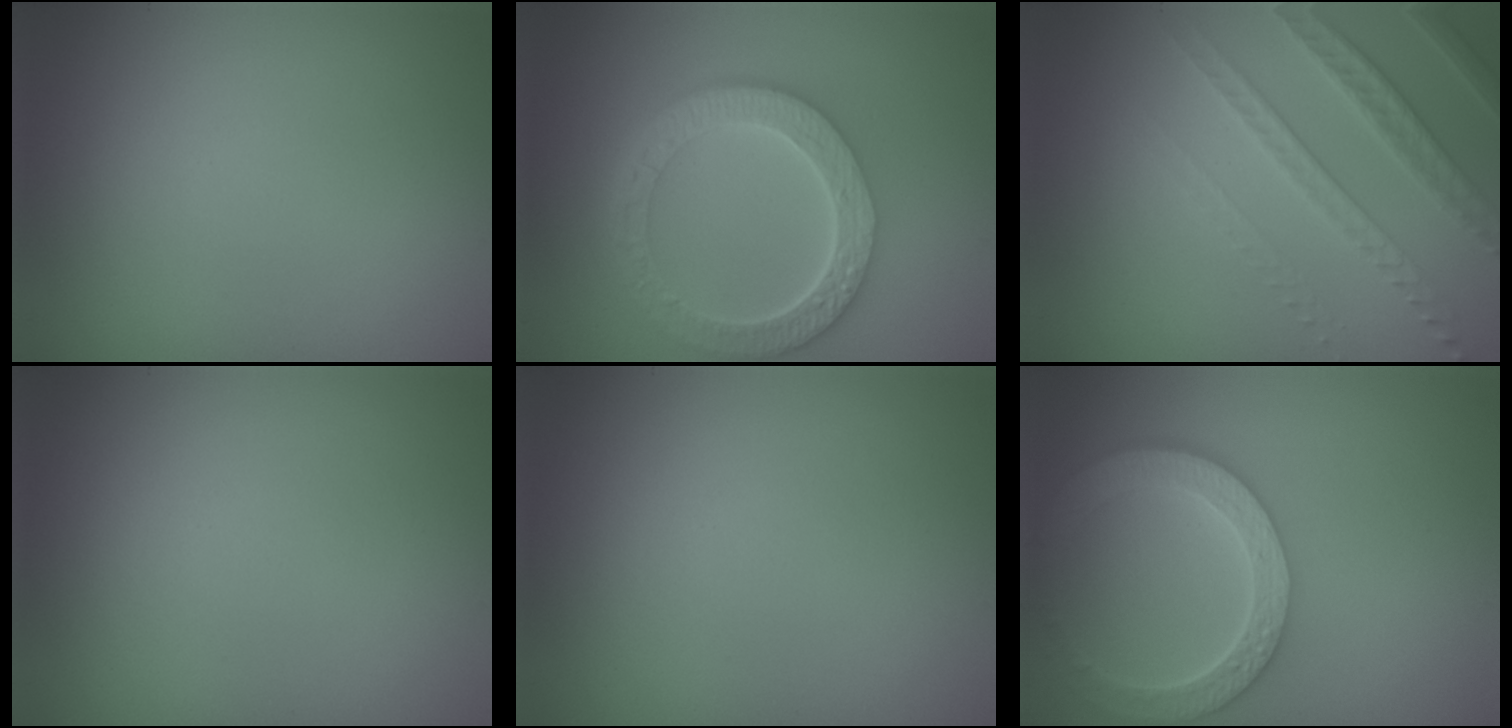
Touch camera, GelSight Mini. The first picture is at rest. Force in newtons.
{"total": 6.7, "press": 4.9, "slide": 4.5}
{"total": 4.7, "press": 3.1, "slide": 3.4}
{"total": 0.0}
{"total": 0.0}
{"total": 6.0, "press": 4.8, "slide": 3.6}